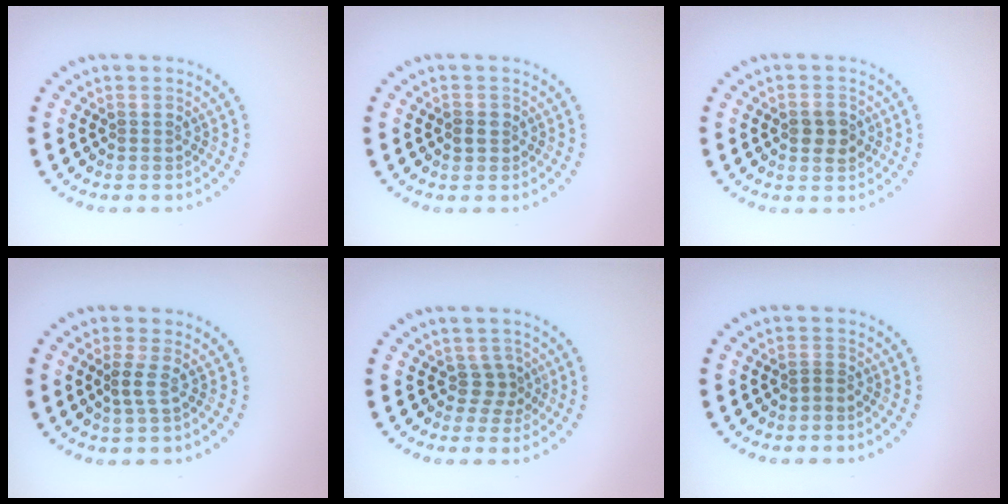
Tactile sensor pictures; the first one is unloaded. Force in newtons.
{"total": 1.2, "press": 1.1, "slide": 0.4}
{"total": 2.2, "press": 2.2, "slide": 0.2}
{"total": 1.3, "press": 1.0, "slide": 0.9}
{"total": 1.9, "press": 1.2, "slide": 1.5}
{"total": 0.7, "press": 0.3, "slide": 0.6}